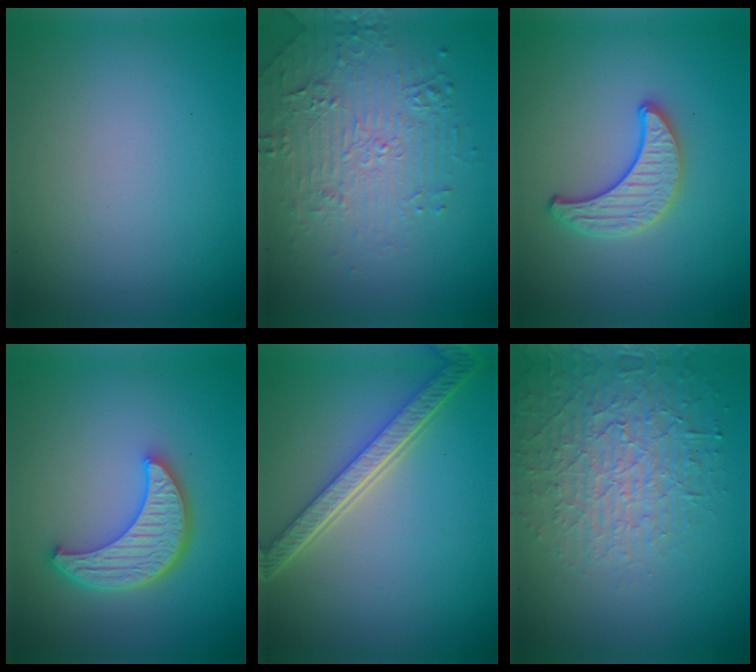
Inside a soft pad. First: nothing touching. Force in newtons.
{"total": 5.0, "press": 3.7, "slide": 3.4}
{"total": 3.2, "press": 3.0, "slide": 1.1}
{"total": 5.1, "press": 4.3, "slide": 2.8}
{"total": 5.3, "press": 3.9, "slide": 3.5}
{"total": 4.2, "press": 4.1, "slide": 0.9}